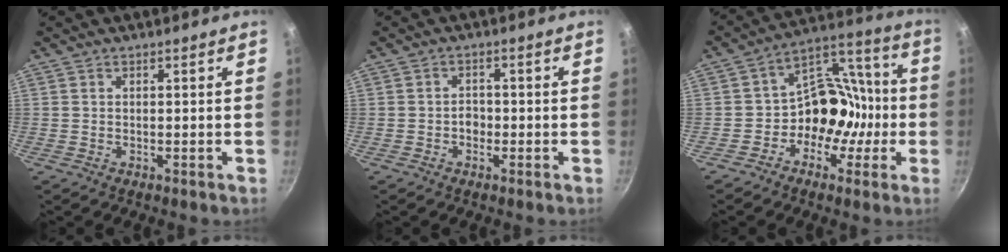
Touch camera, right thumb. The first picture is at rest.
{"total": 2.2, "force": [-0.8, 1.7, 1.1], "torque": [-0.003, 0.011, -0.014]}
{"total": 13.2, "force": [-3.2, 10.7, 7.1], "torque": [-0.041, 0.073, -0.064]}